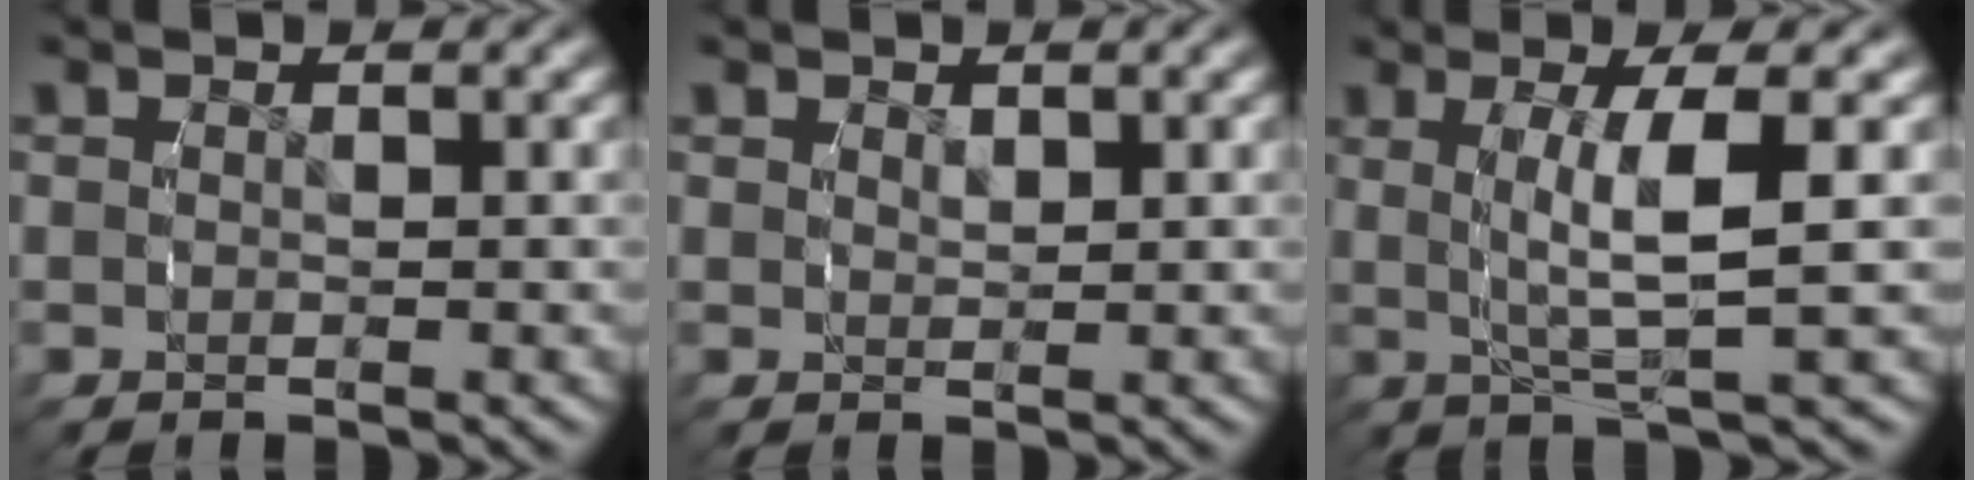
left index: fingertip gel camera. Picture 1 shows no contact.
{"total": 0.7, "force": [0.6, -0.2, 0.0], "torque": [0.009, 0.000, 0.014]}
{"total": 4.4, "force": [0.6, -0.3, 4.4], "torque": [-0.066, 0.011, 0.007]}